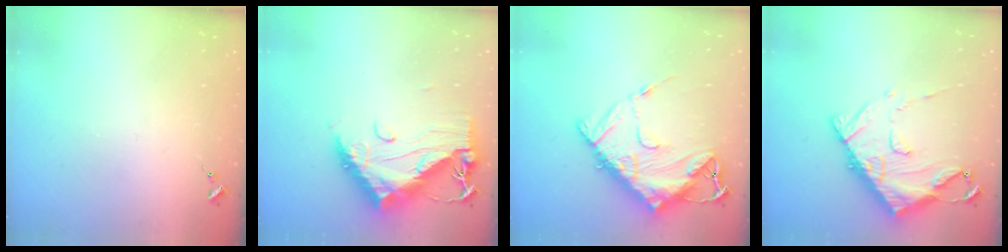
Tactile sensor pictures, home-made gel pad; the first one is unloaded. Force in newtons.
{"total": 17.0, "press": 17.0, "slide": 1.4}
{"total": 18.7, "press": 18.6, "slide": 1.9}
{"total": 16.0, "press": 16.0, "slide": 1.2}